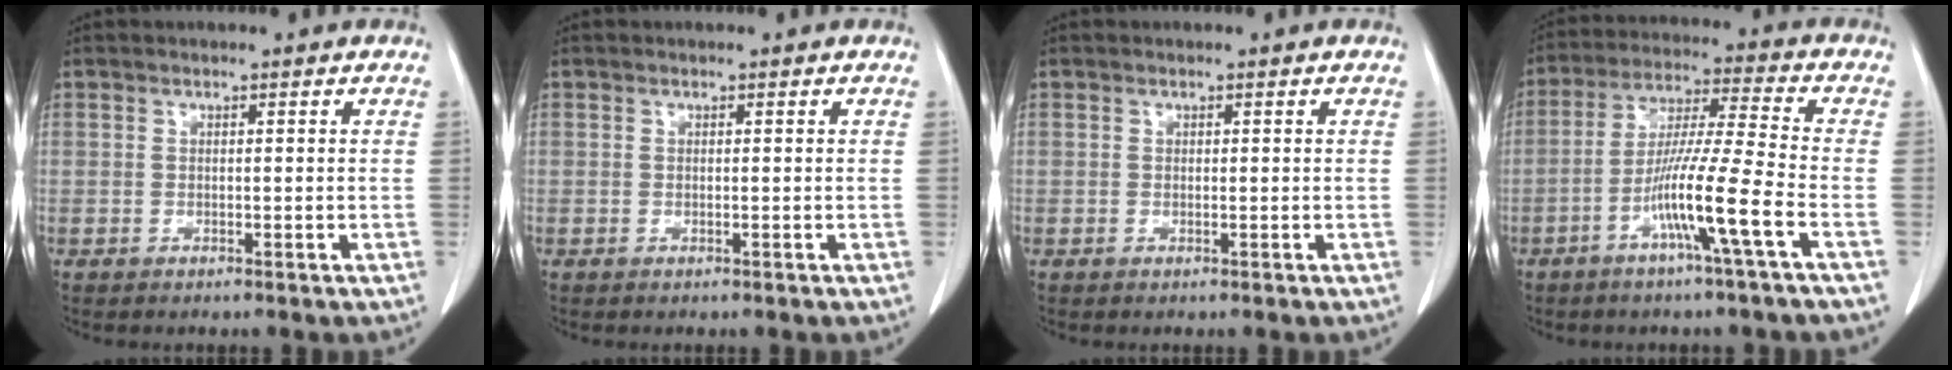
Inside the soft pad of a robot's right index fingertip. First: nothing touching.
{"total": 0.0}
{"total": 0.0}
{"total": 12.3, "force": [-4.9, -1.7, 11.1], "torque": [-0.209, -0.003, -0.094]}